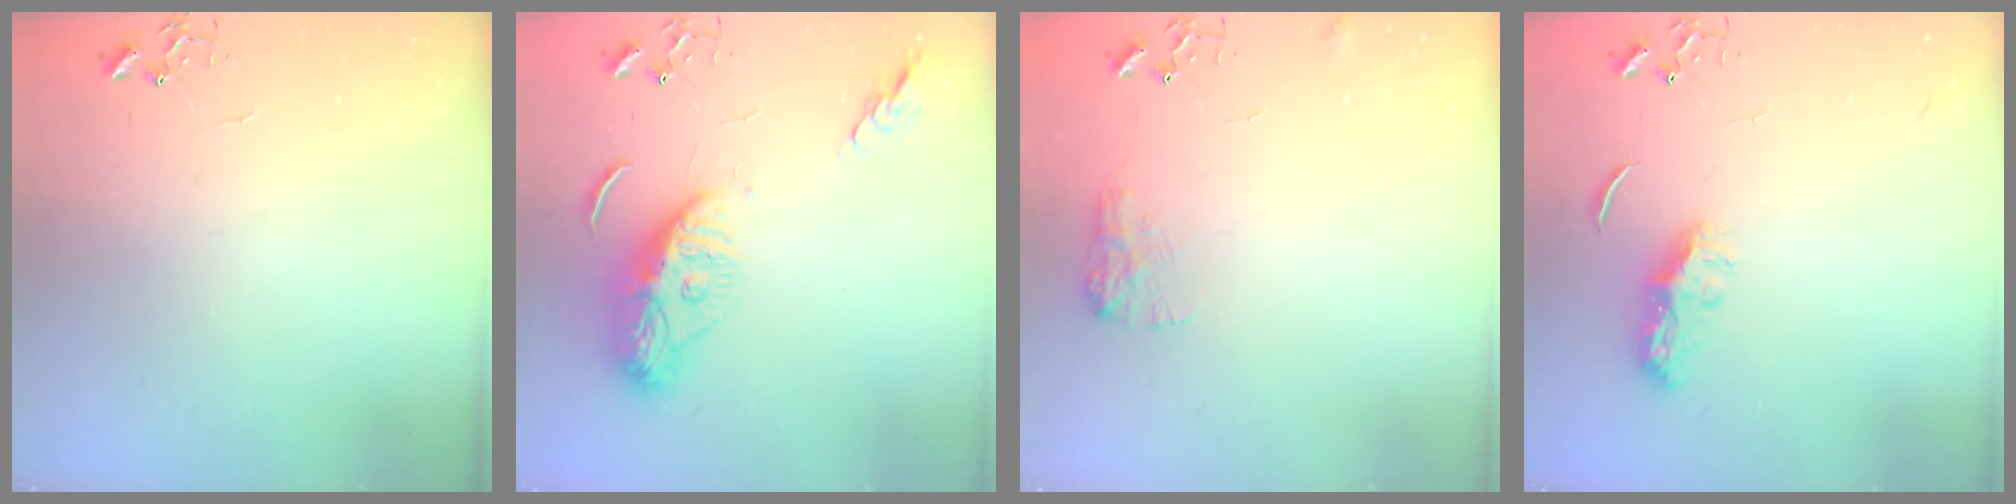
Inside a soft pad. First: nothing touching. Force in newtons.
{"total": 11.6, "press": 11.6, "slide": 1.0}
{"total": 8.3, "press": 8.2, "slide": 0.3}
{"total": 8.1, "press": 8.1, "slide": 0.6}